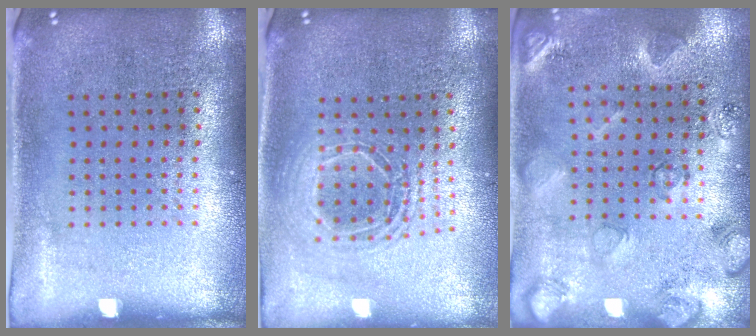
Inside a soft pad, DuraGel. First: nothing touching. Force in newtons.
{"total": 1.6, "press": 1.3, "slide": 0.8}
{"total": 2.2, "press": 2.1, "slide": 0.7}